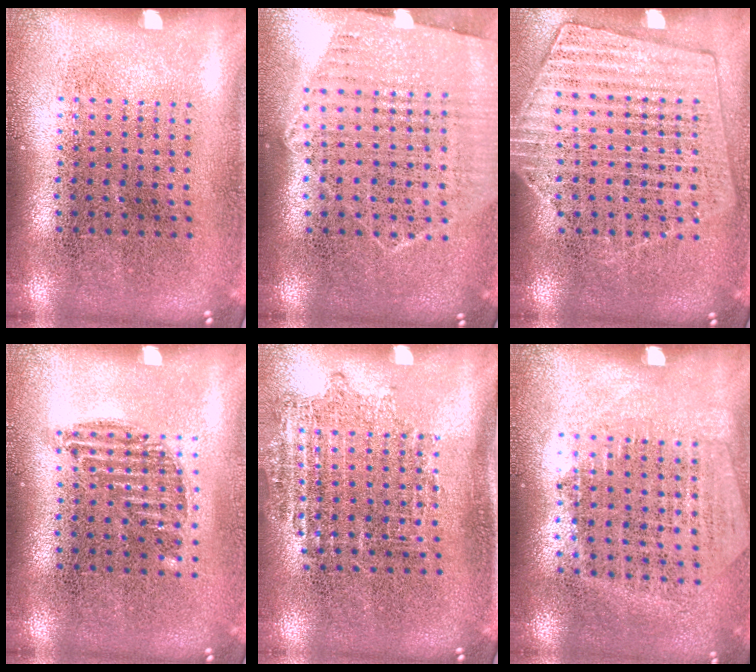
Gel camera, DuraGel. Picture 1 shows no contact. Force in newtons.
{"total": 1.2, "press": 1.2, "slide": 0.4}
{"total": 1.4, "press": 1.3, "slide": 0.5}
{"total": 0.9, "press": 0.8, "slide": 0.4}
{"total": 1.0, "press": 0.9, "slide": 0.4}
{"total": 1.3, "press": 1.1, "slide": 0.6}